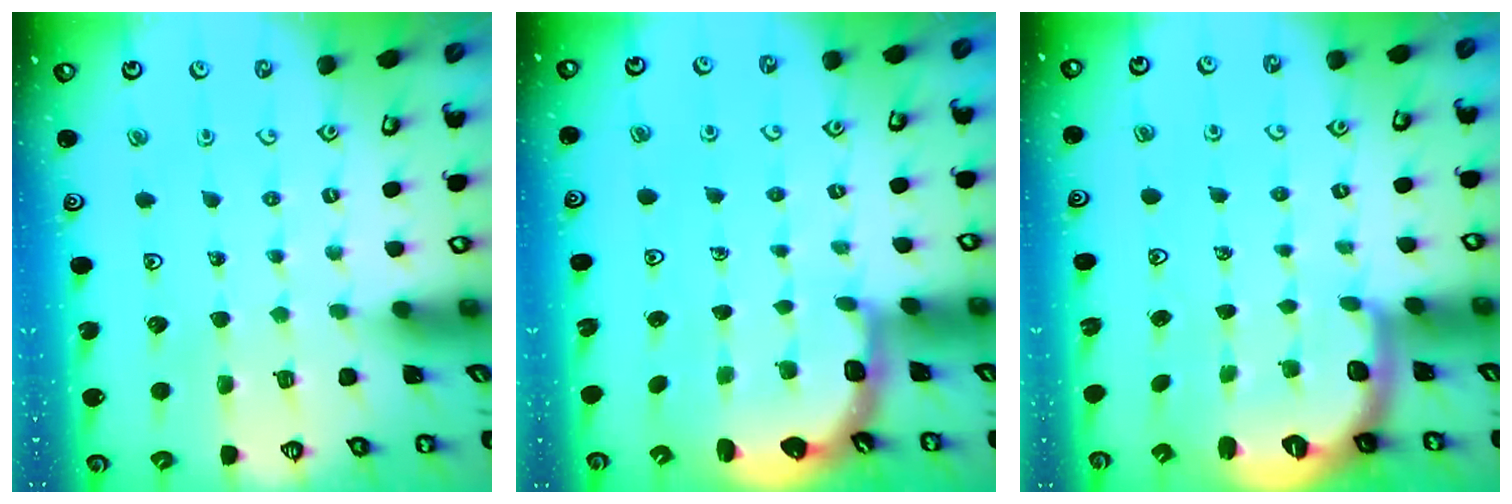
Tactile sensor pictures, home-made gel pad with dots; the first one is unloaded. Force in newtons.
{"total": 2.7, "press": 2.1, "slide": 1.7}
{"total": 2.8, "press": 1.9, "slide": 2.0}